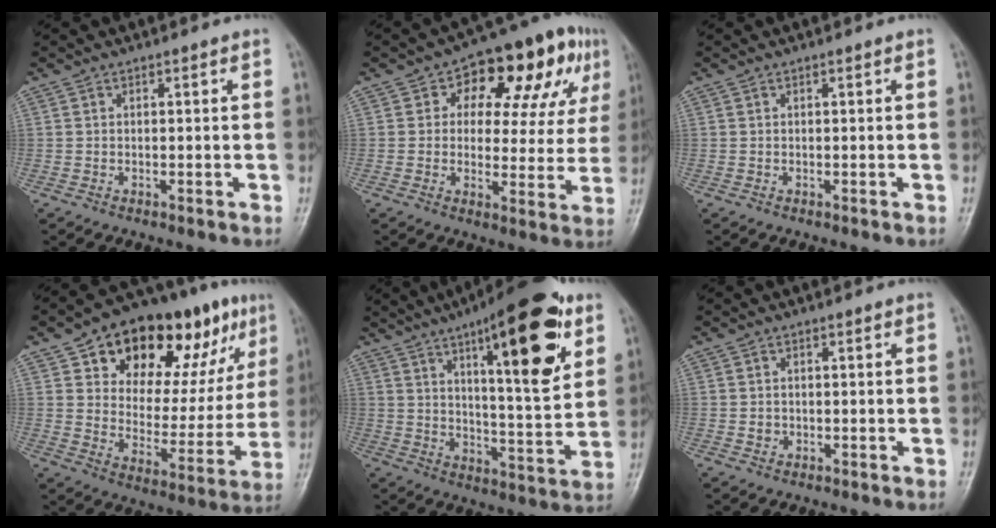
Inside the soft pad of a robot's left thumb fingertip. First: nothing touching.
{"total": 17.5, "force": [7.0, 10.0, 12.5], "torque": [-0.100, 0.014, 0.087]}
{"total": 0.0}
{"total": 26.4, "force": [13.3, 13.3, 18.5], "torque": [-0.221, -0.007, 0.206]}
{"total": 21.8, "force": [10.4, 6.0, 18.2], "torque": [-0.234, -0.040, 0.152]}
{"total": 1.2, "force": [-0.2, 1.1, 0.4], "torque": [-0.001, 0.003, -0.001]}